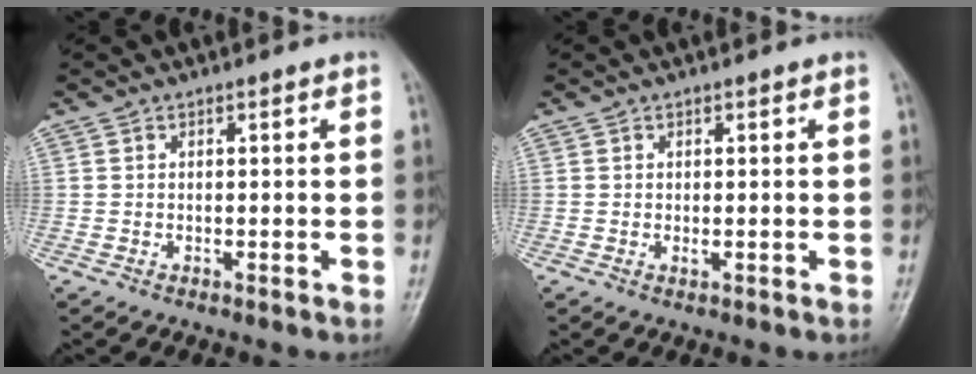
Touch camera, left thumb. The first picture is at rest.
{"total": 1.0, "force": [0.2, 0.6, 0.7], "torque": [-0.009, -0.002, 0.003]}